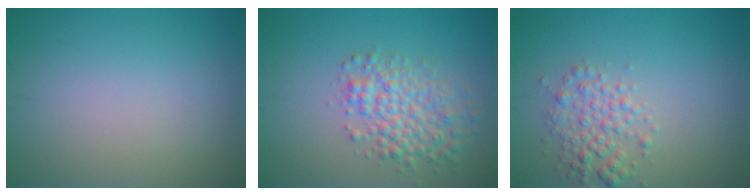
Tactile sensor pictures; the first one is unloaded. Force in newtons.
{"total": 4.3, "press": 4.3, "slide": 0.1}
{"total": 2.7, "press": 2.7, "slide": 0.0}